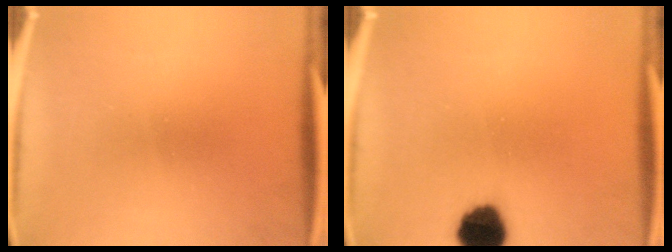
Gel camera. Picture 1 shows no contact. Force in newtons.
{"total": 9.5}